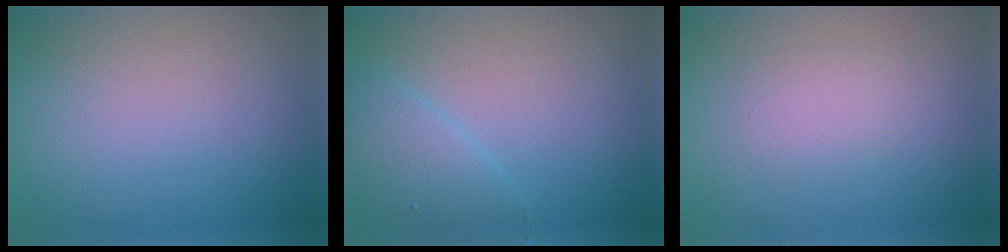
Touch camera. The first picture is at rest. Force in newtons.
{"total": 2.6, "press": 2.6, "slide": 0.1}
{"total": 1.7, "press": 1.7, "slide": 0.1}